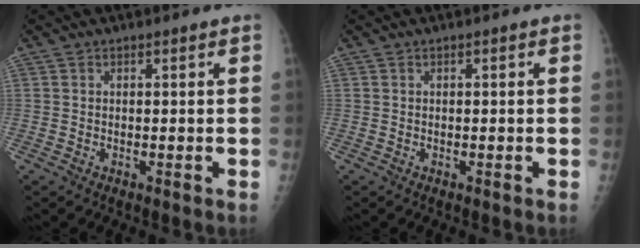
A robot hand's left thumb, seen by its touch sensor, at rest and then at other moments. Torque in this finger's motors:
{"motor_torque": [-0.09, 0.09, -0.10, -0.10, 0.00]}